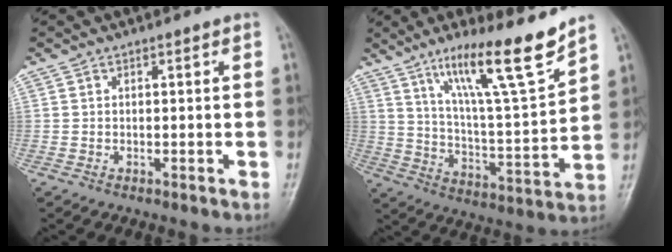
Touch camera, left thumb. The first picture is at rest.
{"total": 16.3, "force": [11.3, 1.4, 11.7], "torque": [-0.182, -0.070, 0.196]}